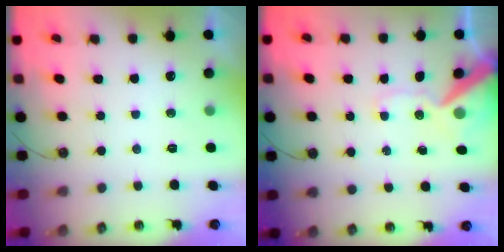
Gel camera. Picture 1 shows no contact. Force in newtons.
{"total": 11.8, "press": 11.7, "slide": 1.8}